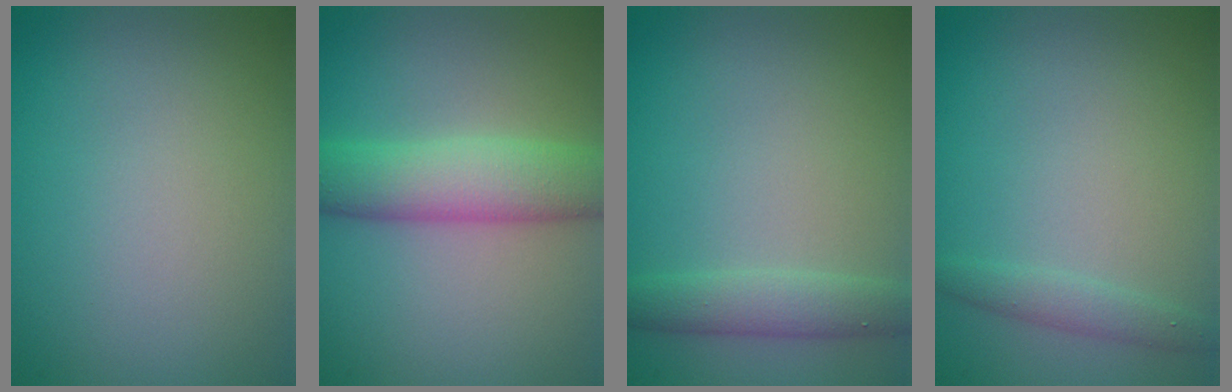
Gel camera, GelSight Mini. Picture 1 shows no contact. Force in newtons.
{"total": 5.8, "press": 5.8, "slide": 0.4}
{"total": 2.6, "press": 2.6, "slide": 0.0}
{"total": 1.5, "press": 1.5, "slide": 0.0}